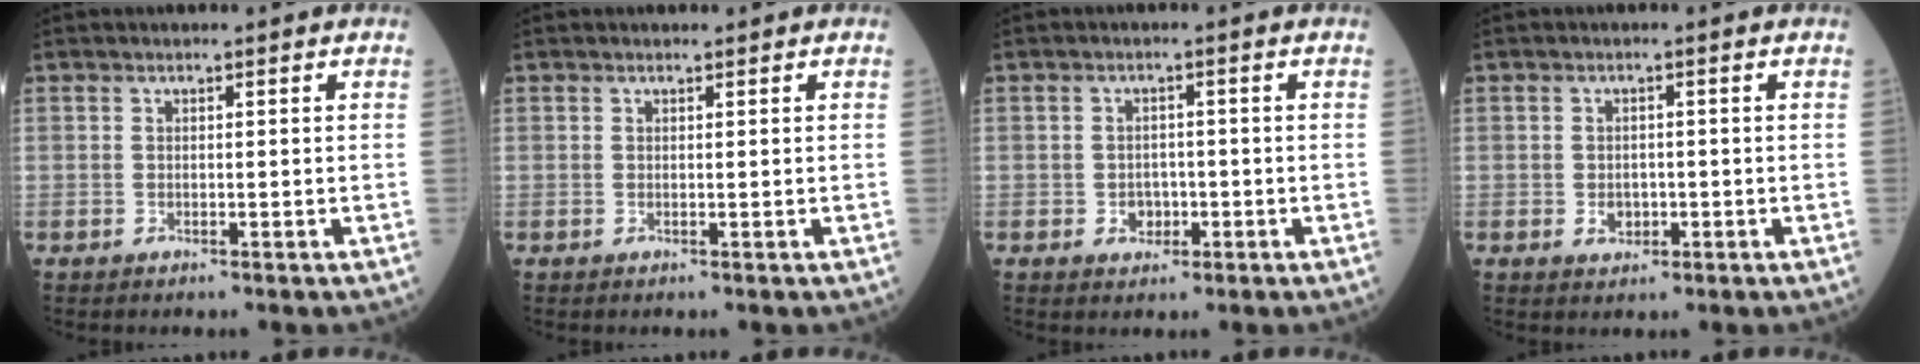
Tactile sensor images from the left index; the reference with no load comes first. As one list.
[{"total": 0.0}, {"total": 2.5, "force": [-0.8, 2.0, 1.2], "torque": [-0.015, 0.005, -0.008]}, {"total": 2.1, "force": [-0.6, 1.7, 1.2], "torque": [-0.019, 0.002, -0.003]}]